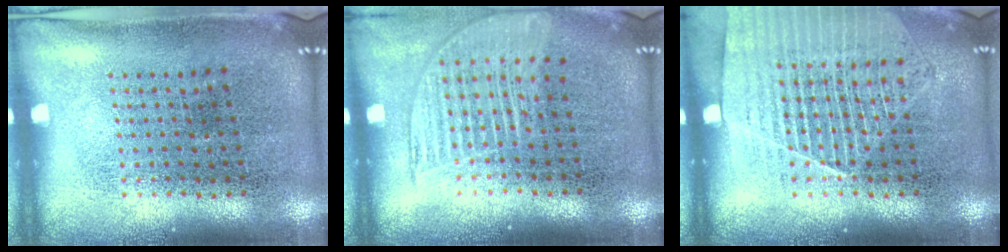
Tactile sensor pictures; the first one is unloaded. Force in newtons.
{"total": 1.4, "press": 1.3, "slide": 0.5}
{"total": 1.3, "press": 1.3, "slide": 0.2}